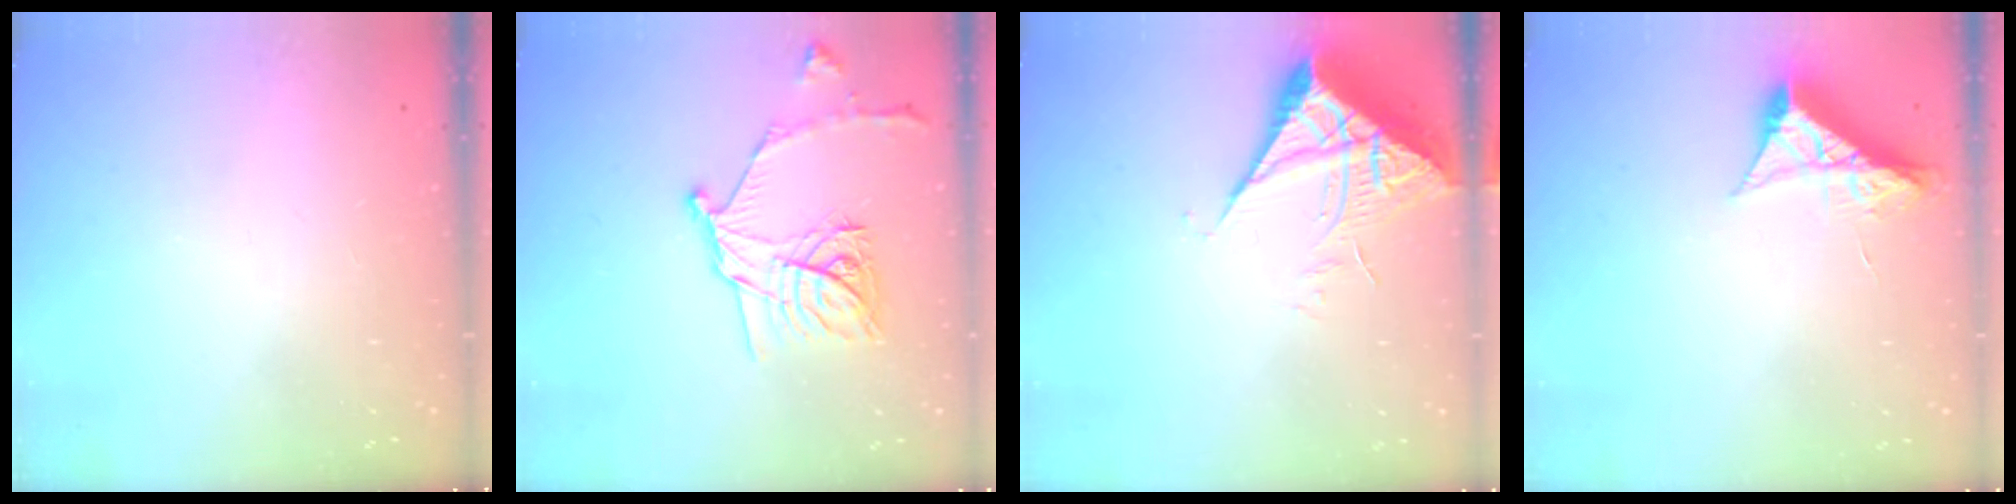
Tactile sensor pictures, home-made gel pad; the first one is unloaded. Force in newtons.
{"total": 16.7, "press": 16.6, "slide": 0.6}
{"total": 7.2, "press": 7.2, "slide": 0.8}
{"total": 8.6, "press": 8.6, "slide": 0.4}